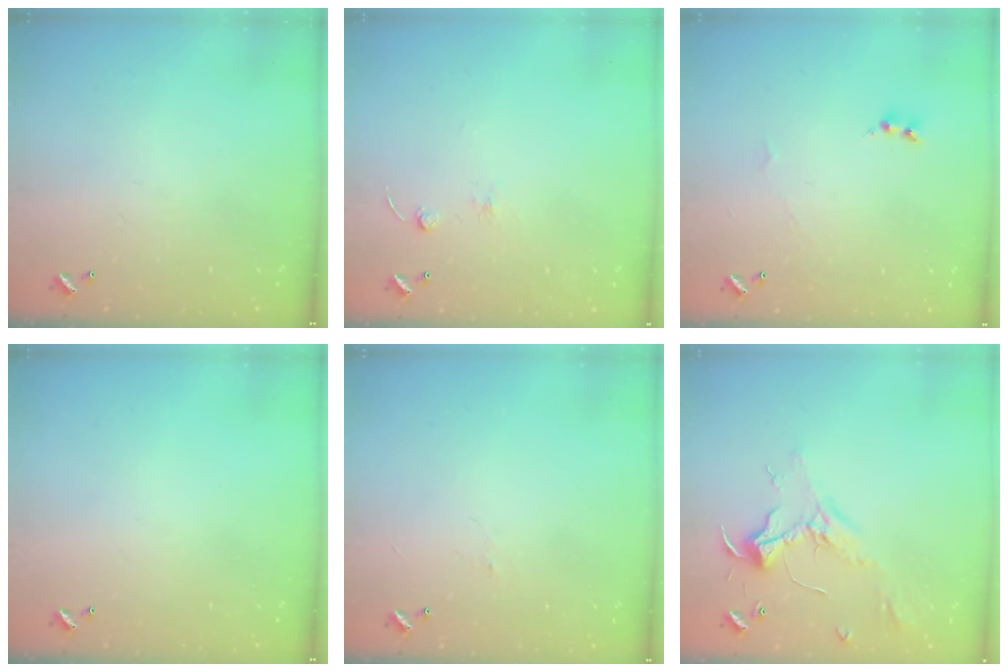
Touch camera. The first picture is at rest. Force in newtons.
{"total": 2.5, "press": 2.4, "slide": 0.8}
{"total": 1.7, "press": 1.6, "slide": 0.6}
{"total": 0.0}
{"total": 1.8, "press": 1.7, "slide": 0.6}
{"total": 2.4, "press": 2.3, "slide": 0.8}